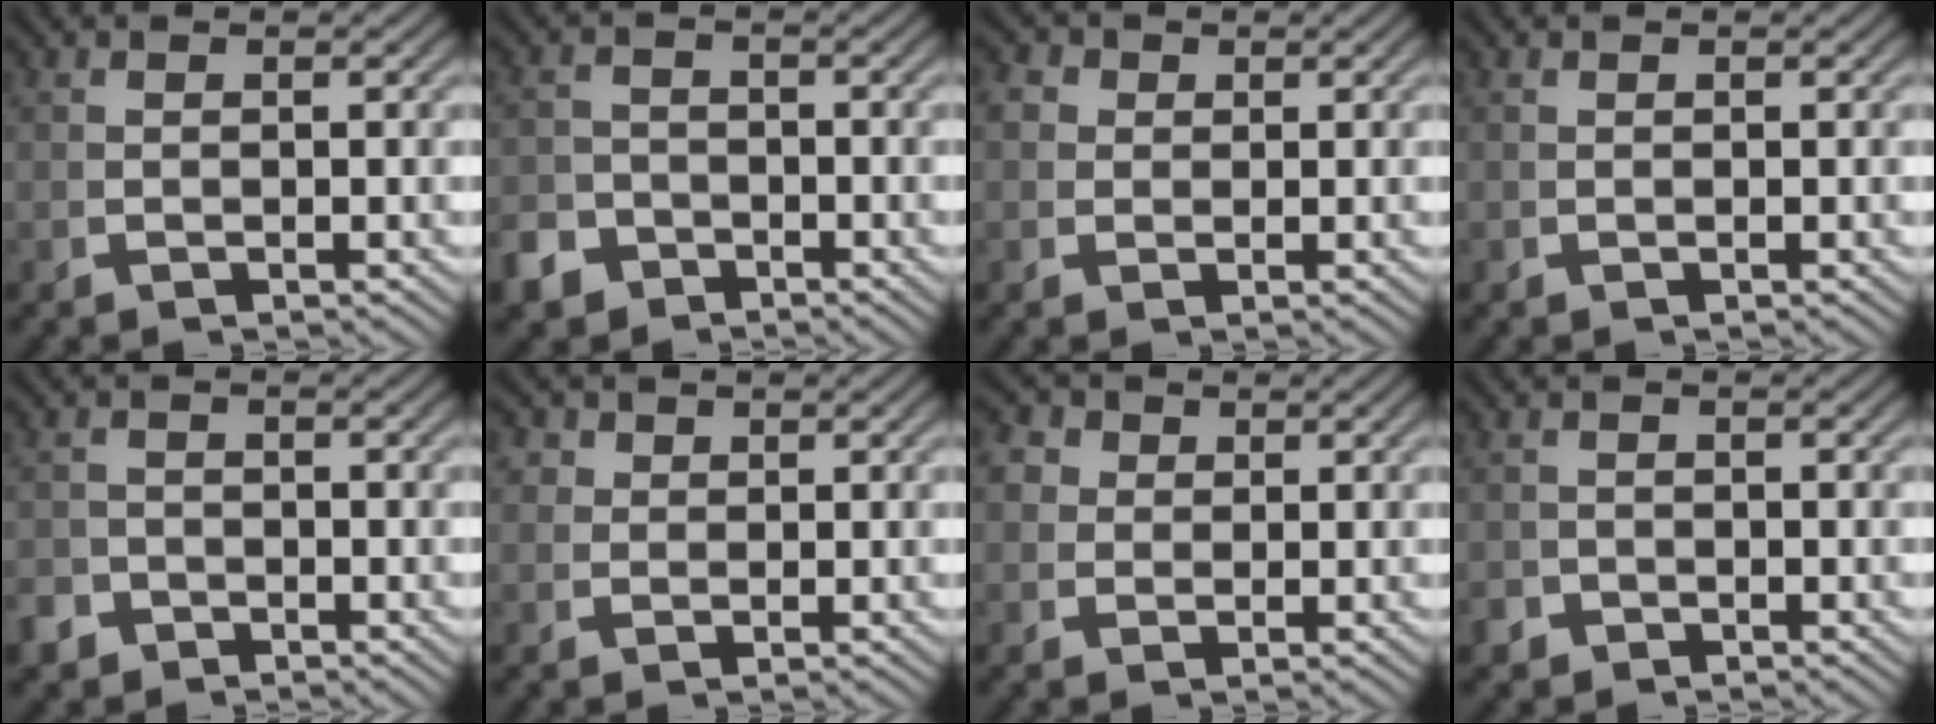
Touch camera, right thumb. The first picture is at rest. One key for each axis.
{"total": 3.8, "fx": -3.0, "fy": 2.3, "fz": 0.3, "tx": -0.002, "ty": -0.015, "tz": -0.048}
{"total": 3.8, "fx": 1.3, "fy": 3.2, "fz": 1.5, "tx": -0.038, "ty": -0.004, "tz": 0.022}
{"total": 0.0}
{"total": 2.2, "fx": -1.9, "fy": 1.2, "fz": -0.1, "tx": 0.004, "ty": -0.013, "tz": -0.029}
{"total": 3.0, "fx": 1.5, "fy": 2.4, "fz": 1.1, "tx": -0.030, "ty": -0.004, "tz": 0.028}
{"total": 4.8, "fx": 1.7, "fy": 4.1, "fz": 2.0, "tx": -0.050, "ty": -0.004, "tz": 0.027}
{"total": 1.3, "fx": -1.1, "fy": 0.6, "fz": -0.2, "tx": 0.005, "ty": -0.007, "tz": -0.018}